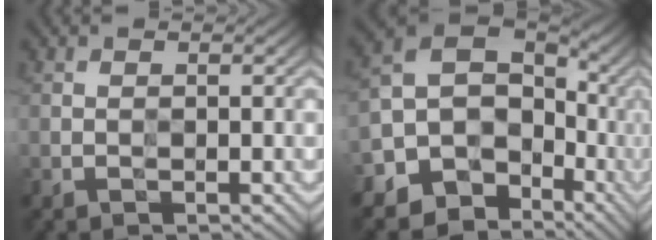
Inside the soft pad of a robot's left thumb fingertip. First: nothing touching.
{"total": 12.0, "force": [-4.6, 9.6, 5.4], "torque": [-0.128, -0.032, -0.069]}